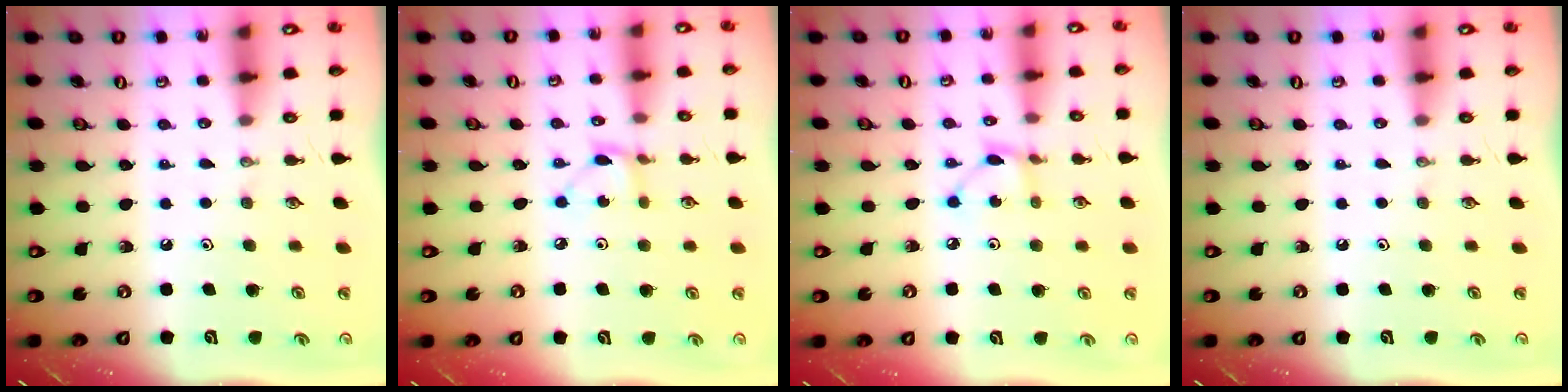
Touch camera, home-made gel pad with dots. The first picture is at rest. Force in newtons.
{"total": 2.7, "press": 2.7, "slide": 0.2}
{"total": 3.0, "press": 3.0, "slide": 0.1}
{"total": 0.0}